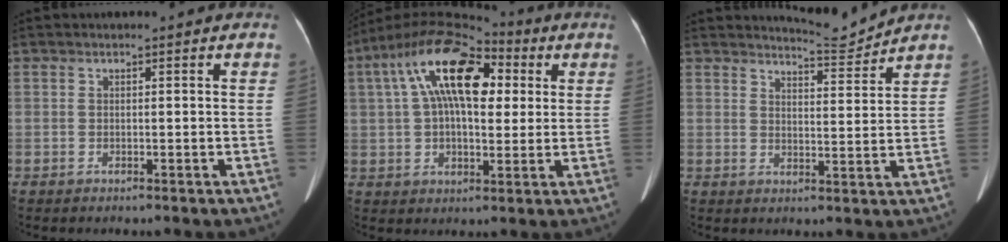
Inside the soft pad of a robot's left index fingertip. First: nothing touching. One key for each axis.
{"total": 16.8, "fx": 5.0, "fy": 7.5, "fz": 14.1, "tx": -0.274, "ty": 0.058, "tz": 0.080}
{"total": 4.6, "fx": 4.5, "fy": -0.9, "fz": -0.6, "tx": -0.002, "ty": -0.024, "tz": 0.071}